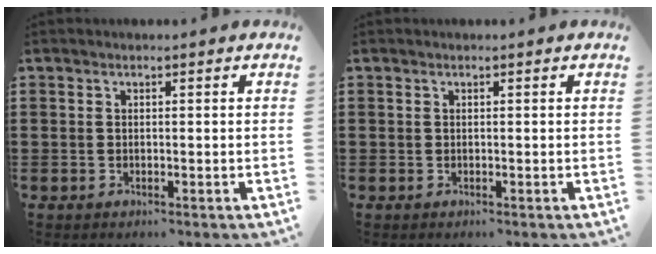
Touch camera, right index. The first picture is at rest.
{"total": 0.0}